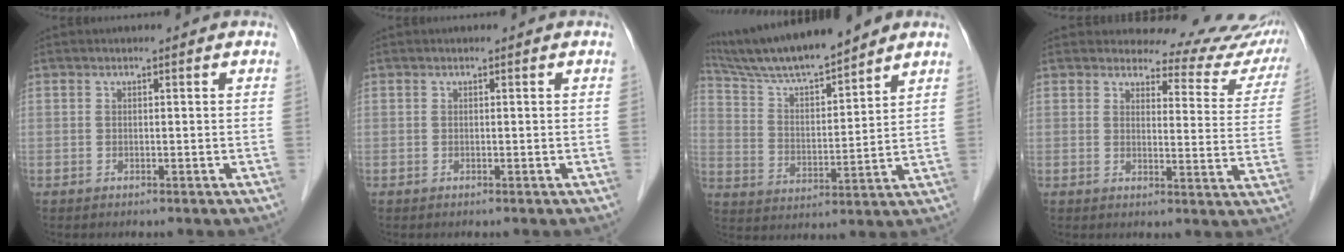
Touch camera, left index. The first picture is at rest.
{"total": 0.0}
{"total": 14.0, "force": [12.6, 0.9, 6.1], "torque": [-0.114, 0.014, 0.228]}
{"total": 15.0, "force": [14.5, 3.7, 1.3], "torque": [0.025, -0.072, 0.130]}